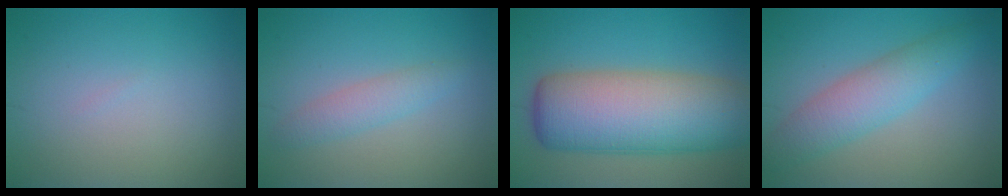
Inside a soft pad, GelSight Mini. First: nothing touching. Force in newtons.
{"total": 2.1, "press": 2.1, "slide": 0.1}
{"total": 12.0, "press": 12.0, "slide": 0.3}
{"total": 4.5, "press": 4.5, "slide": 0.1}